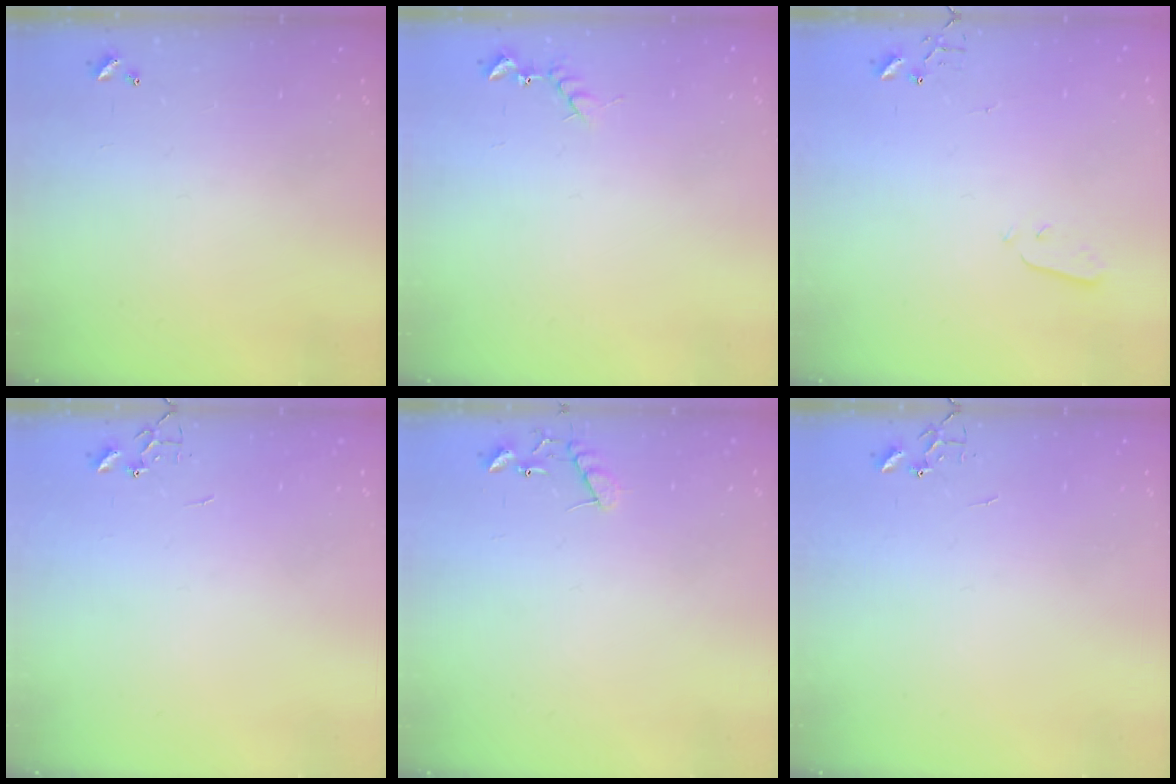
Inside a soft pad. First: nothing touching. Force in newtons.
{"total": 6.0, "press": 6.0, "slide": 0.6}
{"total": 3.0, "press": 3.0, "slide": 0.3}
{"total": 0.0}
{"total": 8.8, "press": 8.8, "slide": 0.4}
{"total": 0.0}